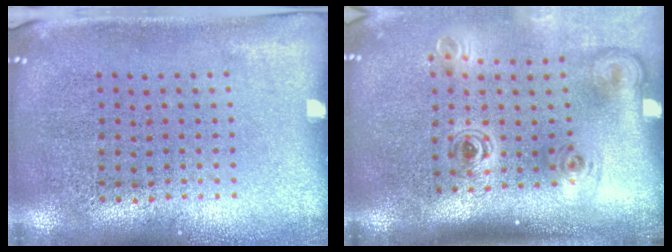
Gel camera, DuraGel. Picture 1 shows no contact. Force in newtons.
{"total": 2.2, "press": 1.5, "slide": 1.7}